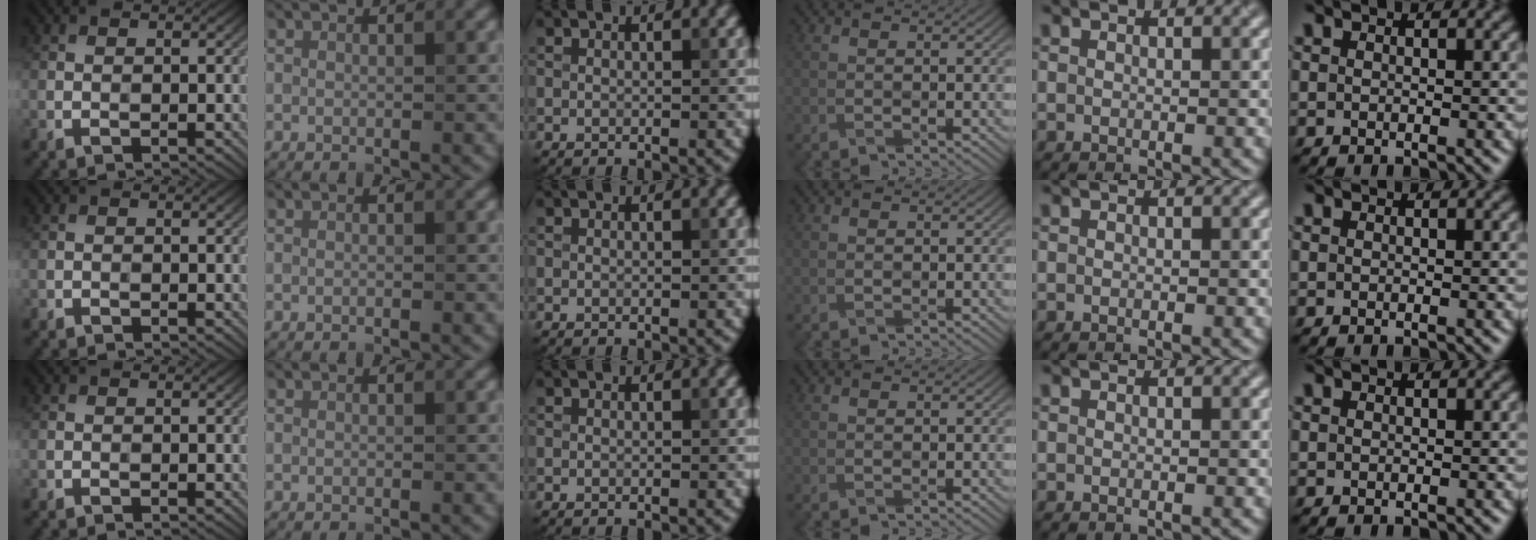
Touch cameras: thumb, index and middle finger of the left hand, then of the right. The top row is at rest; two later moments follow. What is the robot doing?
{"motion": "wrap", "object": "tissue paper"}